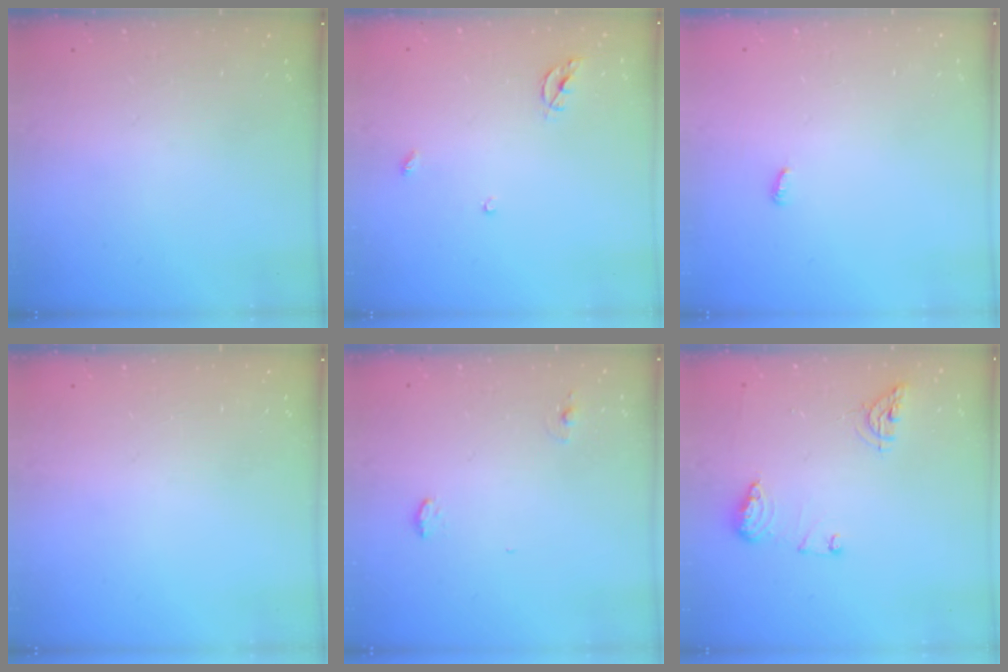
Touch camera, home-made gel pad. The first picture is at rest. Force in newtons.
{"total": 5.7, "press": 5.6, "slide": 0.5}
{"total": 2.9, "press": 2.9, "slide": 0.2}
{"total": 0.0}
{"total": 5.1, "press": 4.5, "slide": 2.4}
{"total": 8.6, "press": 8.4, "slide": 1.4}